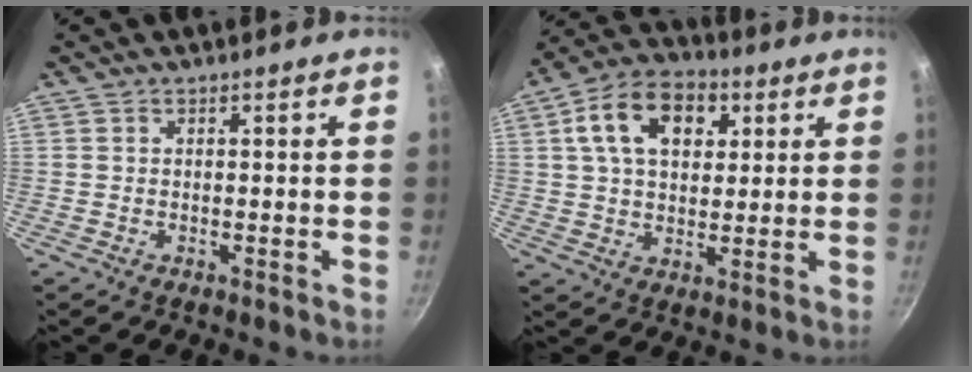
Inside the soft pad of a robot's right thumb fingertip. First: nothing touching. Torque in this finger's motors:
{"motor_torque": [-0.50, 2.74, 1.01, -0.21, 0.11]}